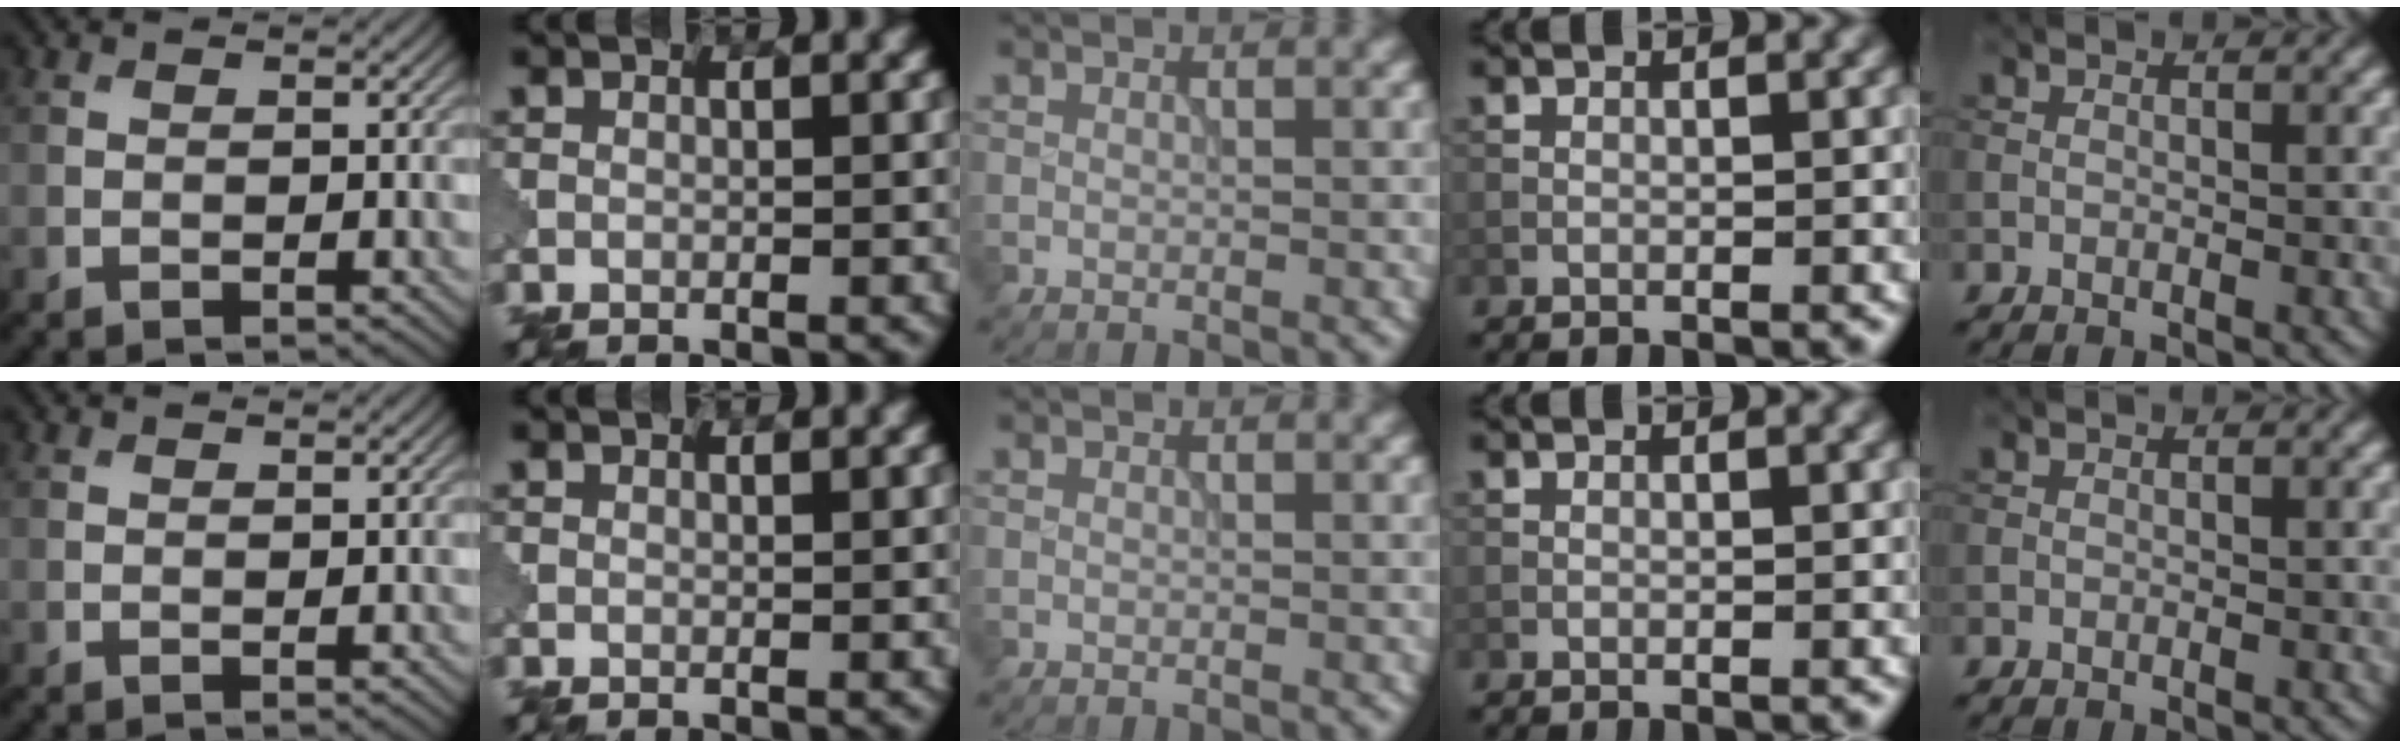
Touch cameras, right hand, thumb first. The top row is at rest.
{"thumb": {"total": 0.6, "force": [0.5, 0.2, 0.1], "torque": [-0.001, -0.001, 0.012]}, "index": {"total": 1.0, "force": [0.8, 0.4, 0.5], "torque": [0.002, 0.004, 0.002]}}